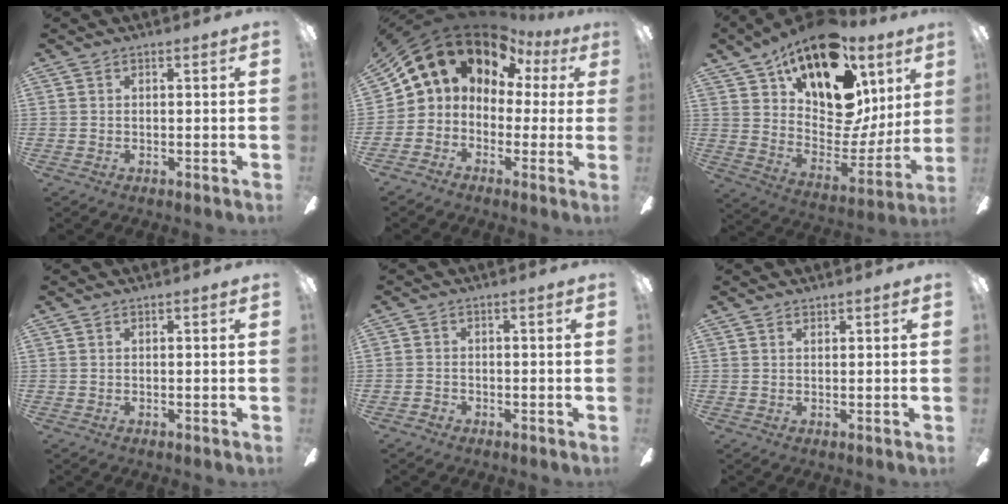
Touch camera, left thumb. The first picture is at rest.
{"total": 13.4, "force": [7.6, 9.3, 6.1], "torque": [-0.129, -0.040, 0.136]}
{"total": 23.2, "force": [14.8, 12.0, 13.2], "torque": [-0.205, -0.103, 0.265]}
{"total": 0.0}
{"total": 1.5, "force": [-1.2, 0.9, 0.1], "torque": [-0.001, 0.006, -0.025]}
{"total": 0.7, "force": [0.6, 0.3, 0.1], "torque": [-0.003, 0.001, 0.012]}